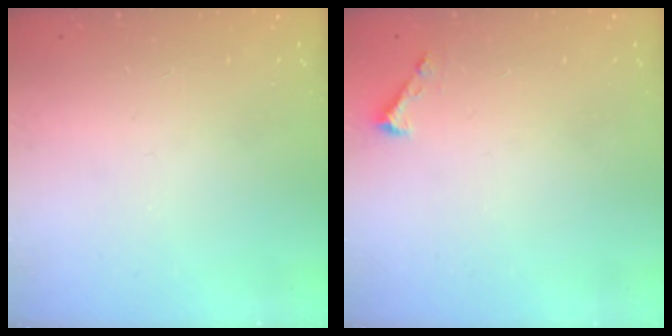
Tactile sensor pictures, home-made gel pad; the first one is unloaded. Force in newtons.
{"total": 1.6, "press": 1.6, "slide": 0.1}